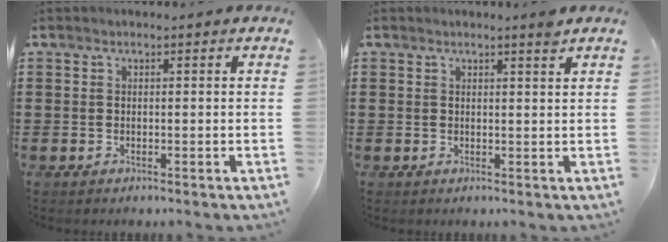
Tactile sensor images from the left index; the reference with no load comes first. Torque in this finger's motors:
{"motor_torque": [0.09, -0.15, 0.00, 0.01]}